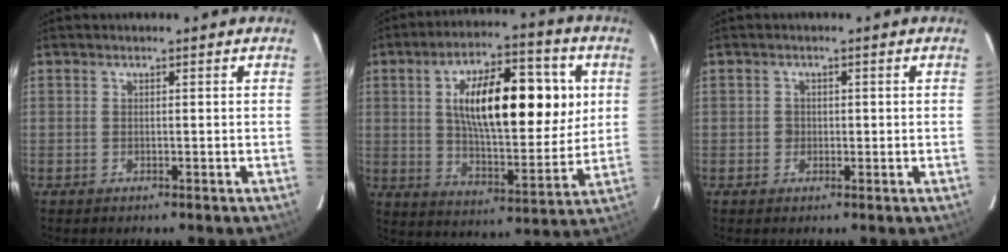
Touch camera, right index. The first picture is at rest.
{"total": 19.4, "force": [4.3, 6.8, 17.7], "torque": [-0.283, 0.024, 0.070]}
{"total": 1.4, "force": [-0.1, 1.3, 0.5], "torque": [-0.007, 0.003, -0.001]}